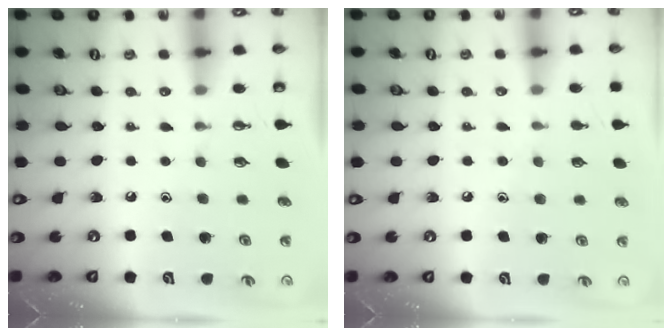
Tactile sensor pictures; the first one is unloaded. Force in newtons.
{"total": 5.6, "press": 5.6, "slide": 0.6}